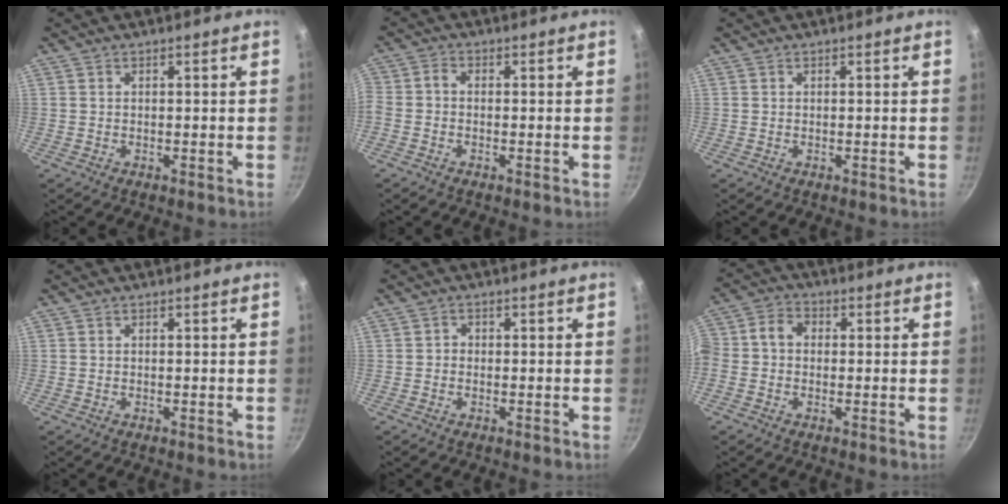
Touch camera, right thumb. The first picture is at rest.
{"total": 2.5, "force": [-1.2, 1.4, 1.6], "torque": [-0.045, 0.016, -0.035]}
{"total": 0.0}
{"total": 0.0}
{"total": 1.0, "force": [-0.5, 0.8, 0.3], "torque": [-0.002, 0.002, -0.011]}
{"total": 6.1, "force": [-0.3, 4.8, 3.8], "torque": [-0.077, 0.028, -0.026]}